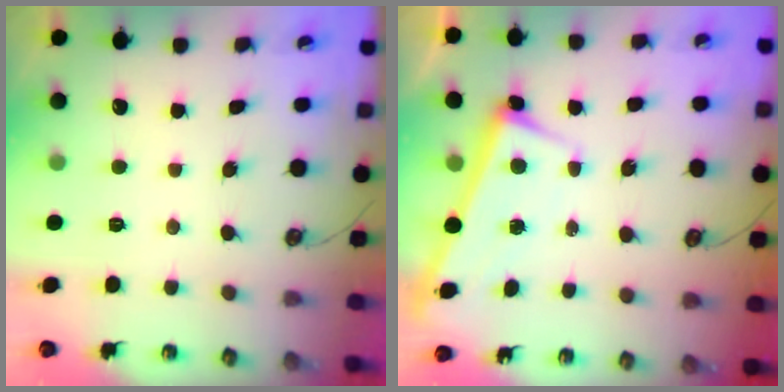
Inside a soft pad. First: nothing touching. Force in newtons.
{"total": 2.8, "press": 2.7, "slide": 0.4}